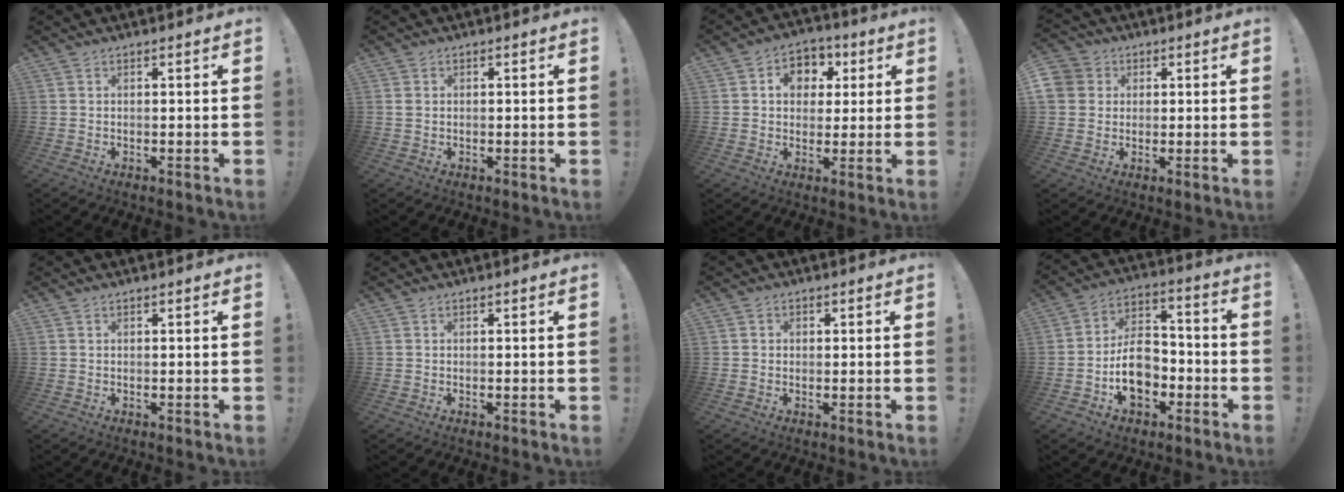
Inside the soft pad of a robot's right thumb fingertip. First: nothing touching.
{"total": 1.2, "force": [0.2, 1.0, 0.6], "torque": [-0.012, 0.005, 0.005]}
{"total": 8.6, "force": [1.9, 7.5, 3.6], "torque": [-0.053, 0.003, 0.040]}
{"total": 6.2, "force": [1.6, 5.7, 1.9], "torque": [-0.040, -0.002, 0.032]}
{"total": 0.0}
{"total": 0.0}
{"total": 1.3, "force": [0.0, 1.2, 0.5], "torque": [-0.006, 0.003, -0.001]}
{"total": 13.5, "force": [-4.4, 9.6, 8.5], "torque": [-0.136, 0.031, -0.074]}